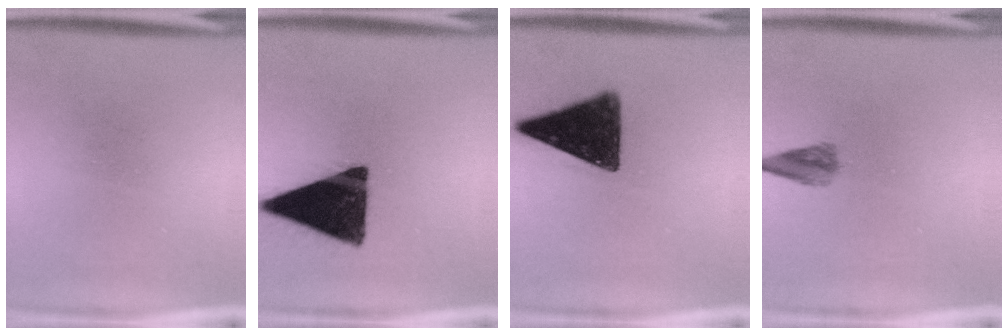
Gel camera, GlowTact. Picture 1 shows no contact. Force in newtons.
{"total": 17.1}
{"total": 14.7}
{"total": 2.5}